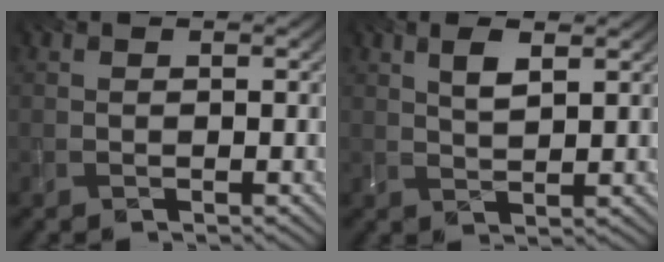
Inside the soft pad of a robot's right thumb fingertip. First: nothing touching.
{"total": 3.1, "force": [1.6, 0.9, 2.5], "torque": [-0.057, -0.001, 0.034]}